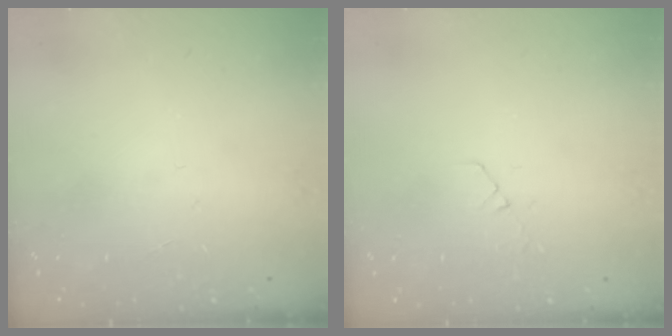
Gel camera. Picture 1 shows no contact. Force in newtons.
{"total": 3.3, "press": 3.3, "slide": 0.4}